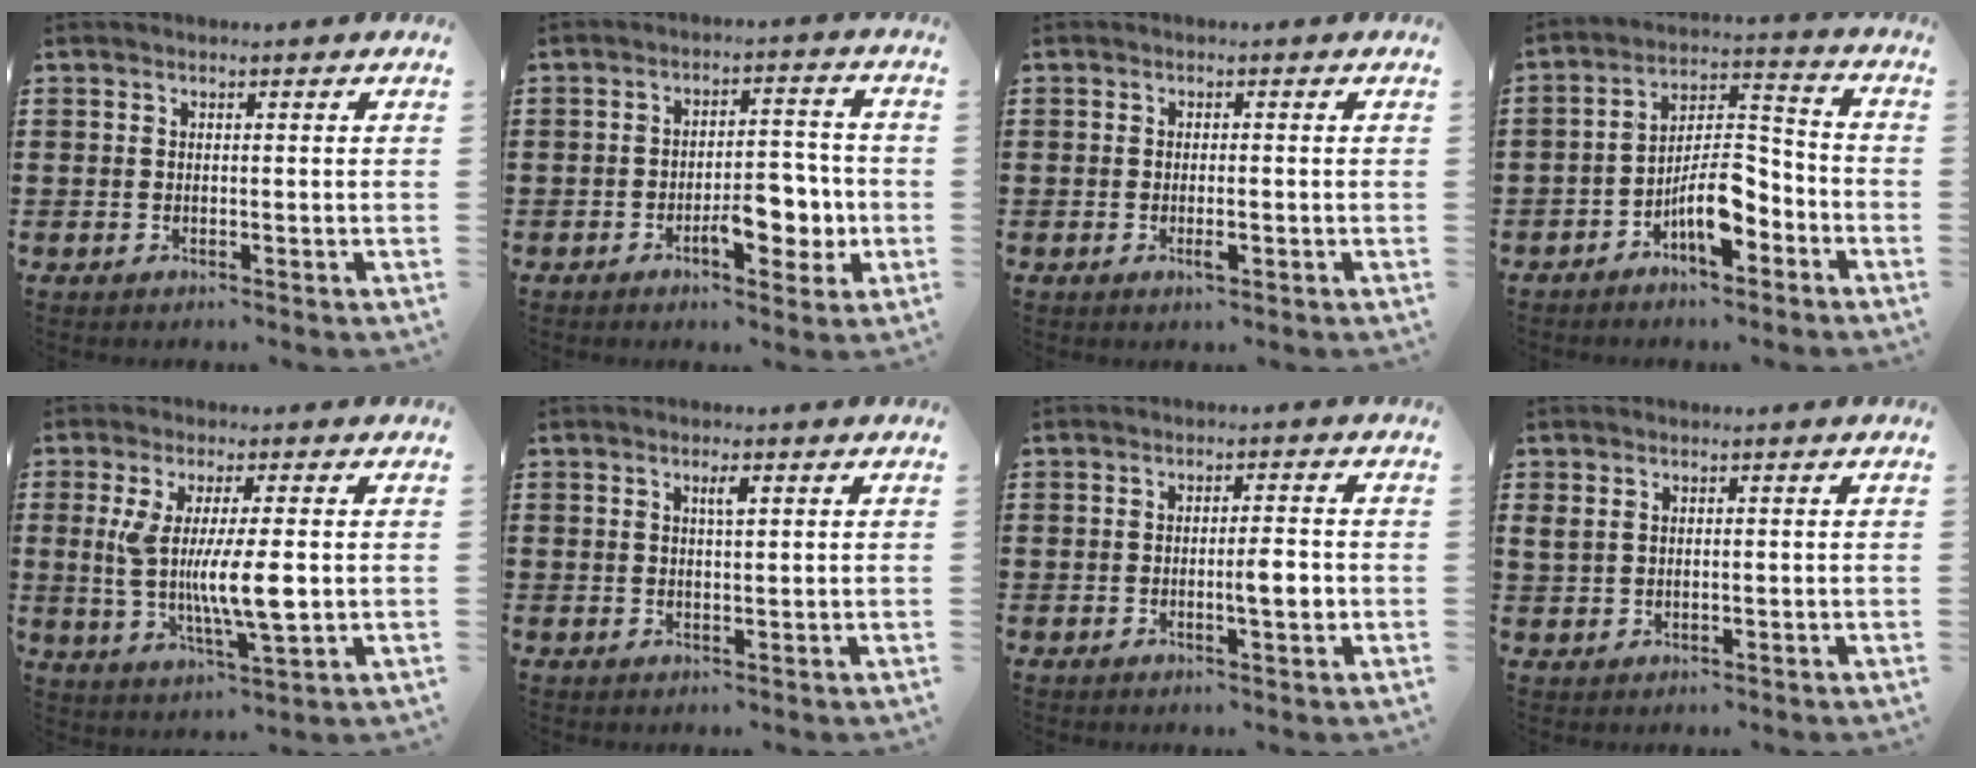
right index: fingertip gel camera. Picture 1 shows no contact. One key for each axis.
{"total": 7.8, "fx": -2.6, "fy": 3.4, "fz": 6.6, "tx": -0.080, "ty": 0.000, "tz": -0.044}
{"total": 1.9, "fx": -0.6, "fy": 0.4, "fz": 1.8, "tx": -0.038, "ty": -0.005, "tz": -0.012}
{"total": 8.9, "fx": -5.2, "fy": 3.3, "fz": 6.4, "tx": -0.122, "ty": 0.008, "tz": -0.097}
{"total": 9.5, "fx": 0.2, "fy": 1.9, "fz": 9.3, "tx": -0.186, "ty": -0.010, "tz": -0.003}
{"total": 1.8, "fx": 0.8, "fy": 0.4, "fz": 1.6, "tx": -0.024, "ty": 0.000, "tz": 0.010}
{"total": 3.8, "fx": -0.5, "fy": 0.5, "fz": 3.7, "tx": -0.055, "ty": -0.004, "tz": -0.012}
{"total": 1.2, "fx": 0.5, "fy": 0.6, "fz": 0.9, "tx": -0.020, "ty": 0.003, "tz": 0.010}